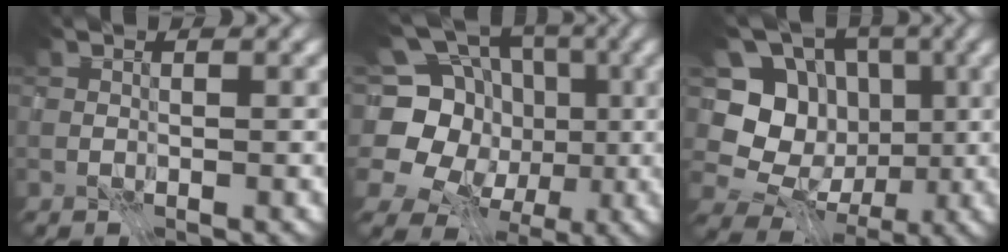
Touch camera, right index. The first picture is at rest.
{"total": 13.5, "force": [-1.4, 12.0, 6.0], "torque": [-0.142, 0.033, -0.053]}
{"total": 9.7, "force": [-0.6, 8.8, 4.1], "torque": [-0.079, 0.005, -0.031]}